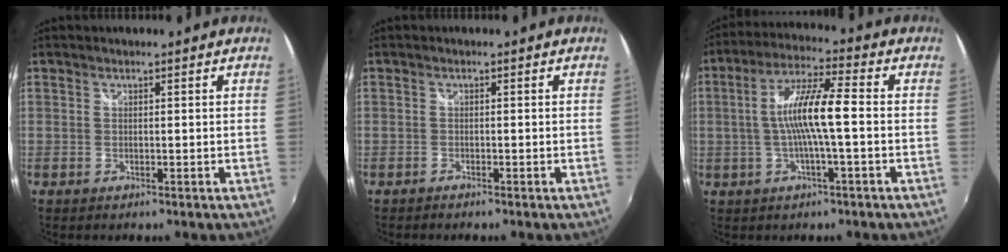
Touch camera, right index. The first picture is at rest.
{"total": 1.0, "force": [-0.9, 0.2, 0.1], "torque": [-0.008, -0.005, -0.018]}
{"total": 9.8, "force": [-1.0, 0.7, 9.8], "torque": [-0.190, 0.012, -0.019]}